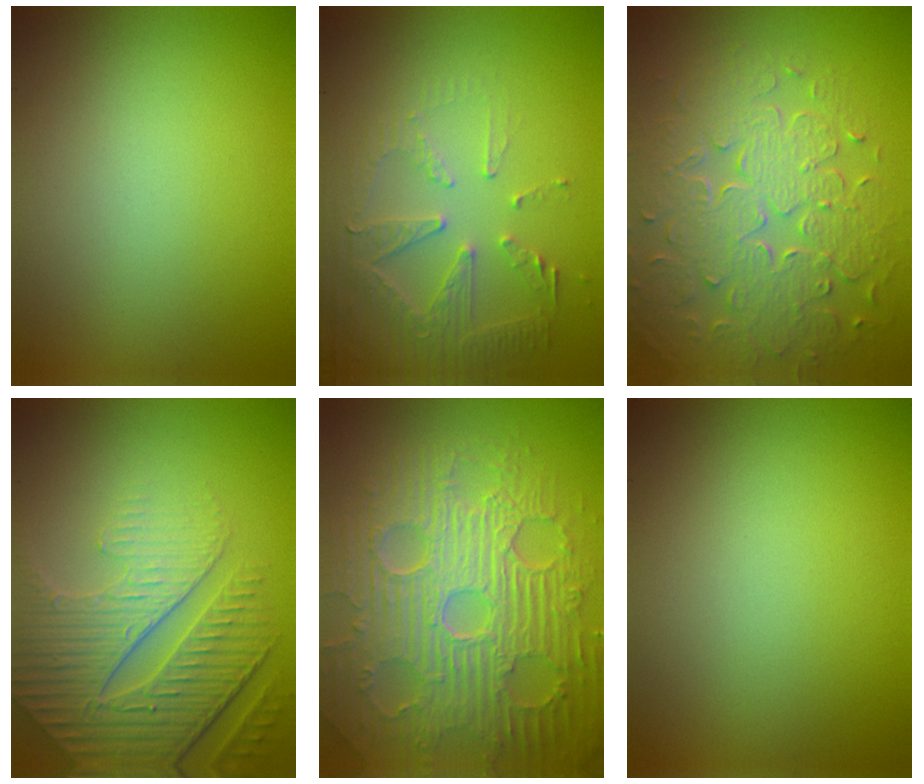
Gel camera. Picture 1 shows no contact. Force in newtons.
{"total": 5.2, "press": 3.8, "slide": 3.5}
{"total": 8.6, "press": 6.1, "slide": 6.1}
{"total": 7.9, "press": 5.8, "slide": 5.3}
{"total": 11.0, "press": 7.2, "slide": 8.3}
{"total": 0.0}